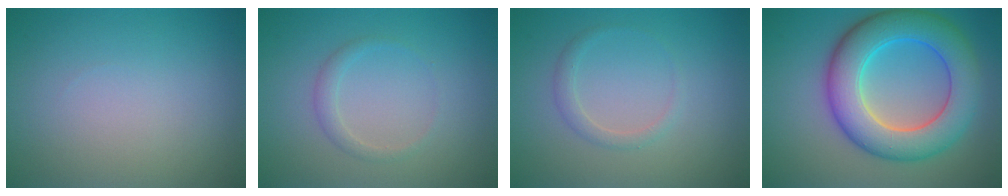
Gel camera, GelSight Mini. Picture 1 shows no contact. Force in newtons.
{"total": 1.4, "press": 1.4, "slide": 0.1}
{"total": 1.3, "press": 1.3, "slide": 0.1}
{"total": 9.1, "press": 9.1, "slide": 0.2}